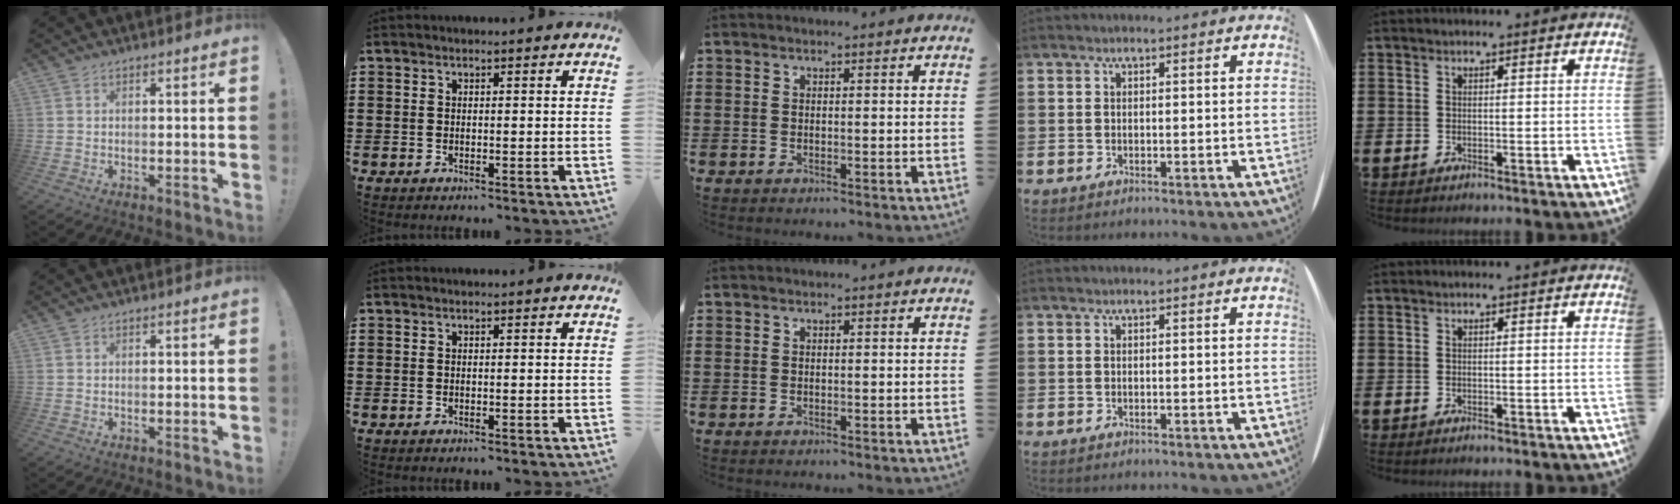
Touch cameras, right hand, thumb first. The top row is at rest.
{}